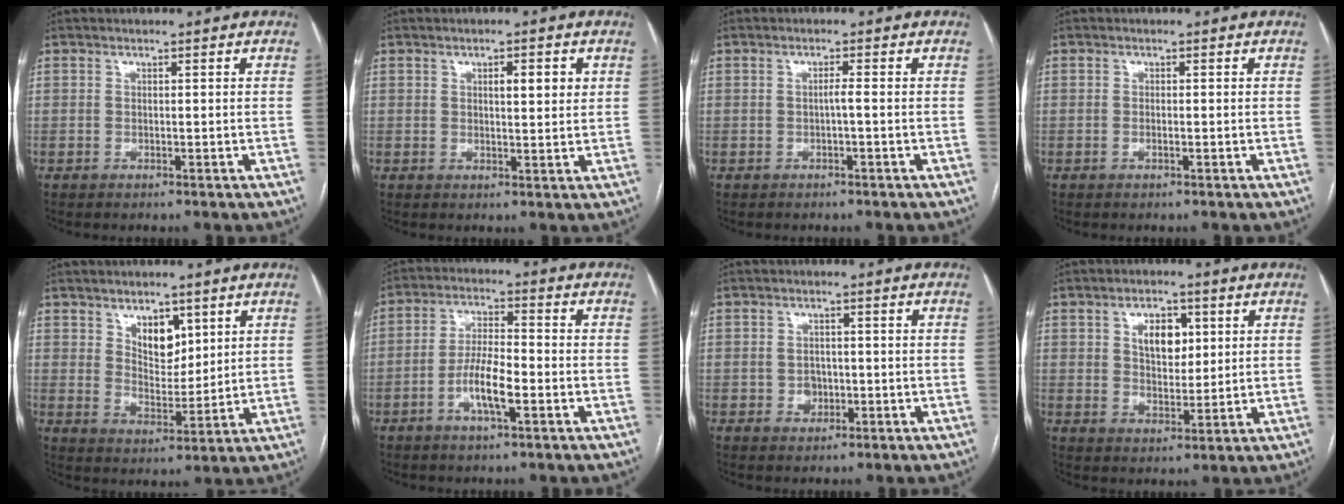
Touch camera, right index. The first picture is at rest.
{"total": 3.5, "force": [1.3, 0.9, 3.1], "torque": [-0.047, 0.002, 0.018]}
{"total": 1.1, "force": [-0.3, -0.1, 1.0], "torque": [-0.017, 0.002, -0.005]}
{"total": 0.8, "force": [-0.3, 0.2, 0.7], "torque": [-0.014, 0.001, -0.005]}
{"total": 6.1, "force": [3.2, 3.4, 3.9], "torque": [-0.061, -0.003, 0.060]}
{"total": 7.6, "force": [-2.9, 1.8, 6.8], "torque": [-0.135, 0.005, -0.054]}
{"total": 2.5, "force": [-0.7, 2.1, 1.2], "torque": [-0.010, 0.006, -0.005]}
{"total": 6.1, "force": [2.1, 3.7, 4.5], "torque": [-0.072, 0.008, 0.040]}